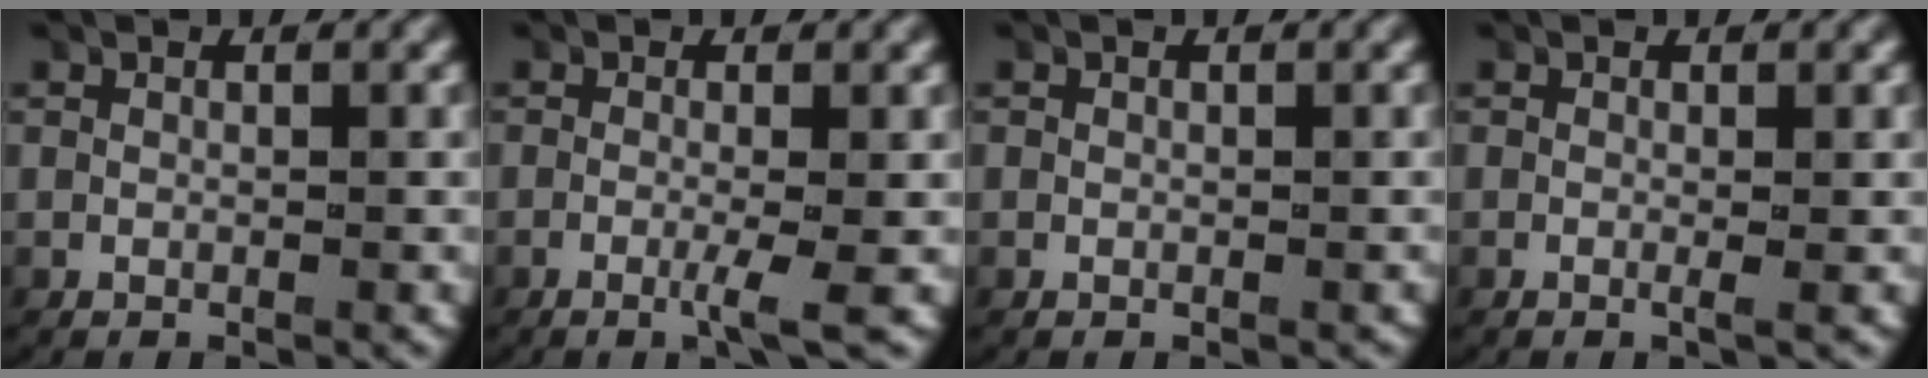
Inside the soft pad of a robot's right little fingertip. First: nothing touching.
{"total": 2.3, "force": [-0.8, 0.1, 2.1], "torque": [-0.036, -0.004, -0.020]}
{"total": 0.5, "force": [-0.4, 0.3, 0.0], "torque": [-0.001, -0.004, -0.003]}
{"total": 0.6, "force": [0.0, -0.1, 0.6], "torque": [-0.010, -0.002, -0.005]}